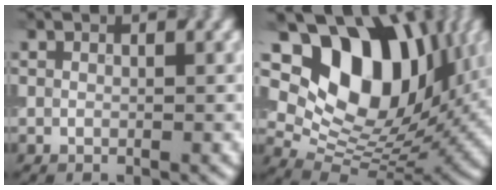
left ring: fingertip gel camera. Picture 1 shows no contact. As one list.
[{"total": 15.0, "force": [5.7, 9.2, 10.3], "torque": [-0.172, 0.021, 0.108]}]